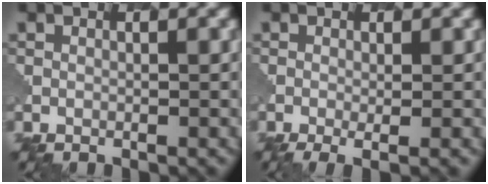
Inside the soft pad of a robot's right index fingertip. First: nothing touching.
{"total": 2.8, "force": [-0.6, 0.7, 2.6], "torque": [-0.040, -0.005, -0.008]}